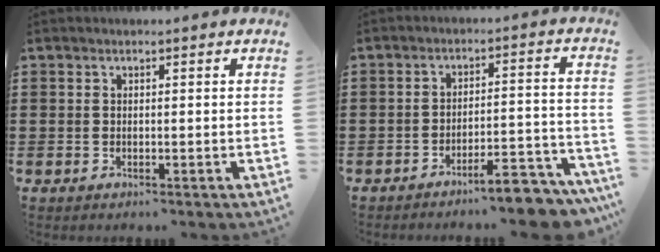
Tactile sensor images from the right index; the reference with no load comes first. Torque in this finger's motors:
{"motor_torque": [1.01, 0.98, 0.42, 0.08]}